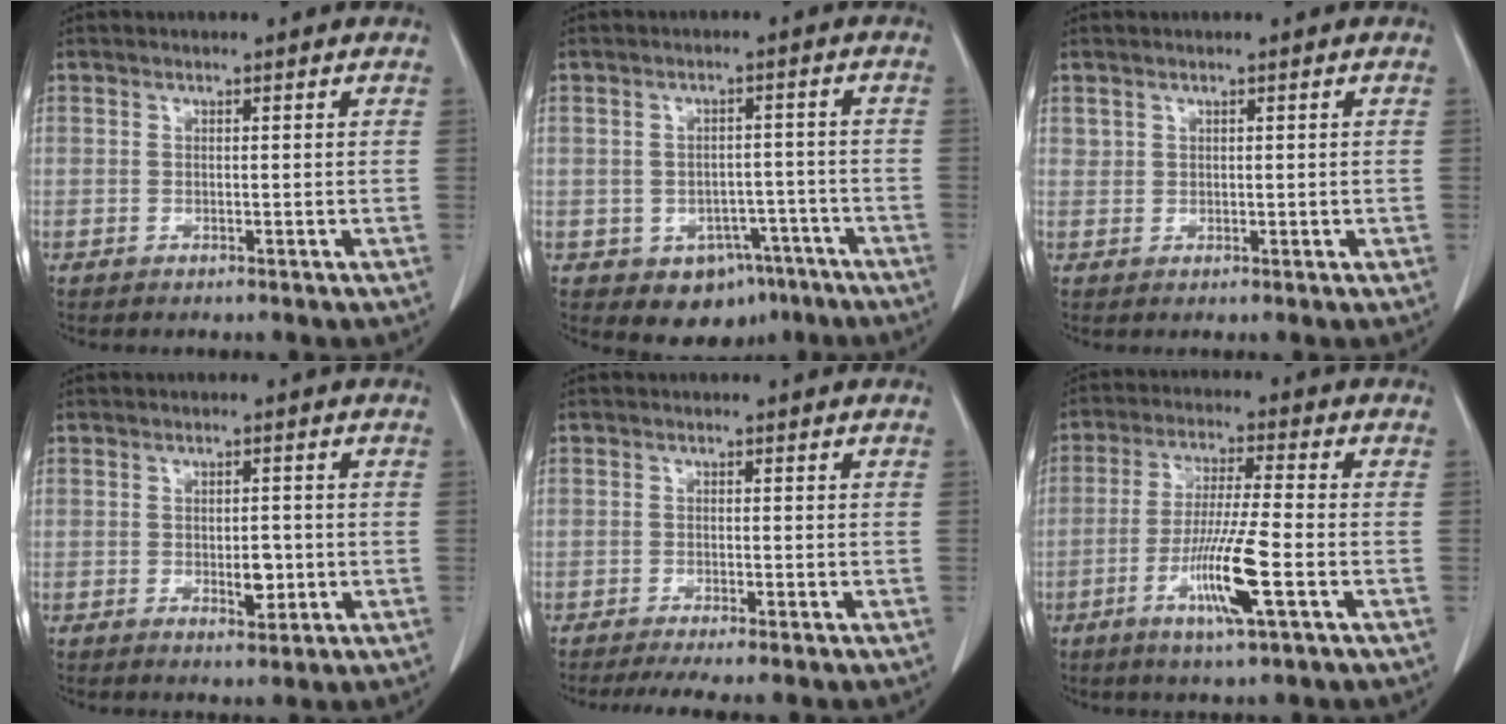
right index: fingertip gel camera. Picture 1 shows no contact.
{"total": 6.9, "force": [-3.8, 5.1, 2.7], "torque": [-0.021, 0.013, -0.043]}
{"total": 1.0, "force": [0.6, 0.7, 0.2], "torque": [-0.002, 0.005, 0.016]}
{"total": 3.1, "force": [-0.6, 1.5, 2.6], "torque": [-0.035, 0.000, -0.004]}
{"total": 4.5, "force": [-3.7, -0.1, 2.6], "torque": [-0.037, -0.011, -0.059]}
{"total": 9.1, "force": [-3.2, -0.3, 8.5], "torque": [-0.161, -0.015, -0.062]}